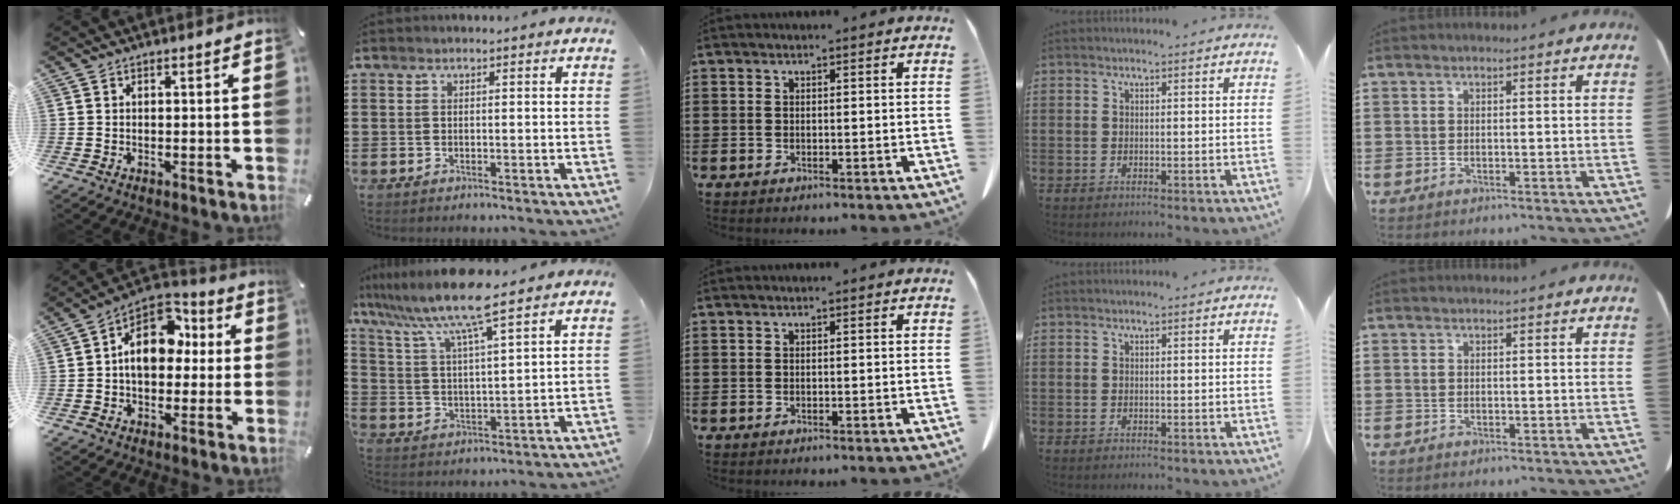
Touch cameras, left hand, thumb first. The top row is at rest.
{"thumb": {"total": 13.9, "force": [1.4, 10.2, 9.4], "torque": [-0.142, -0.004, 0.024]}, "index": {"total": 9.1, "force": [7.6, -0.8, 4.9], "torque": [-0.124, -0.042, 0.124]}}